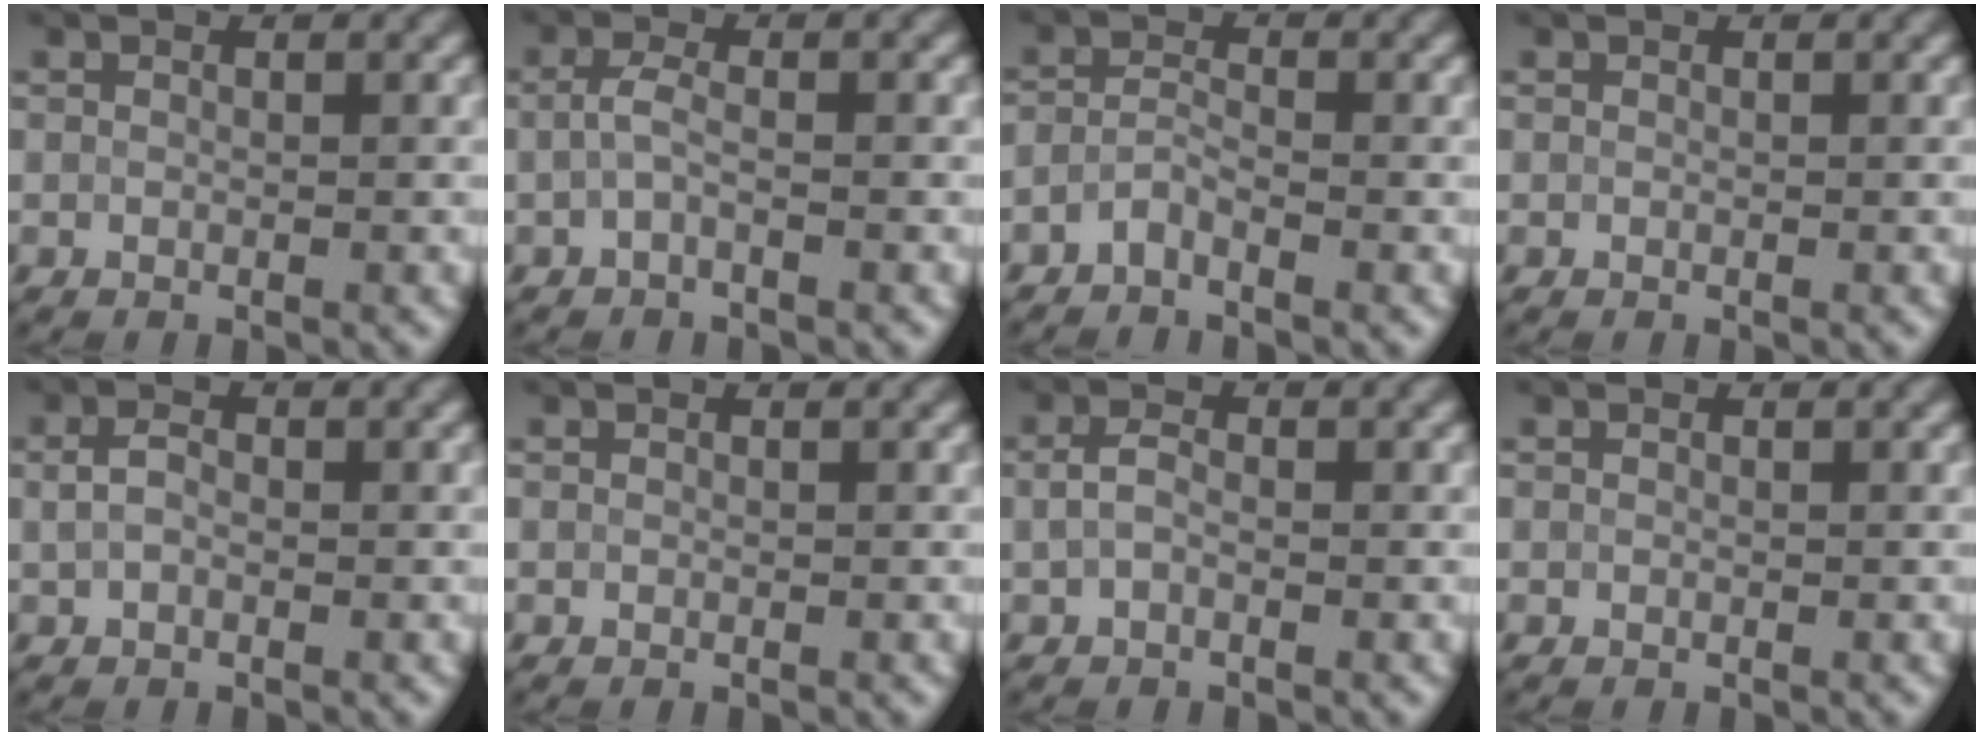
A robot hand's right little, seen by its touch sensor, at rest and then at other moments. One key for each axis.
{"total": 1.7, "fx": -0.3, "fy": 0.4, "fz": 1.6, "tx": -0.038, "ty": 0.001, "tz": -0.011}
{"total": 1.5, "fx": -1.1, "fy": 0.4, "fz": 0.9, "tx": -0.022, "ty": 0.003, "tz": -0.026}
{"total": 0.0}
{"total": 1.6, "fx": 0.1, "fy": 1.0, "fz": 1.2, "tx": -0.027, "ty": 0.005, "tz": -0.003}
{"total": 0.0}
{"total": 1.4, "fx": -0.1, "fy": 0.8, "fz": 1.2, "tx": -0.029, "ty": 0.005, "tz": -0.007}
{"total": 0.0}